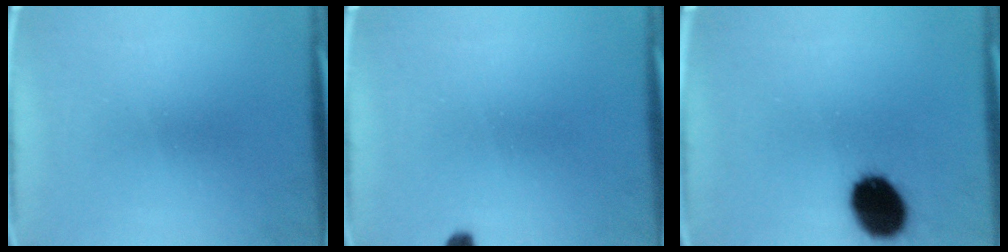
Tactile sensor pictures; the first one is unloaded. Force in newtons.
{"total": 1.4}
{"total": 13.5}